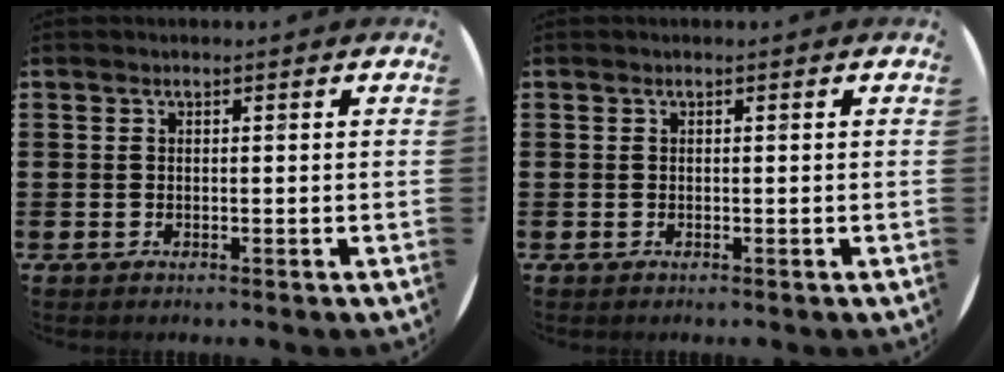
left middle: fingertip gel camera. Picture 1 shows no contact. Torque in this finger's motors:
{"motor_torque": [0.10, -0.04, 0.02, -0.01]}